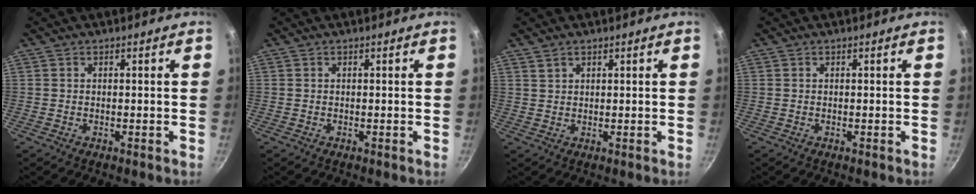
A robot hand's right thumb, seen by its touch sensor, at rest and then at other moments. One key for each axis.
{"total": 0.0}
{"total": 1.8, "fx": 1.3, "fy": 1.0, "fz": 0.8, "tx": -0.009, "ty": -0.001, "tz": 0.025}
{"total": 0.0}